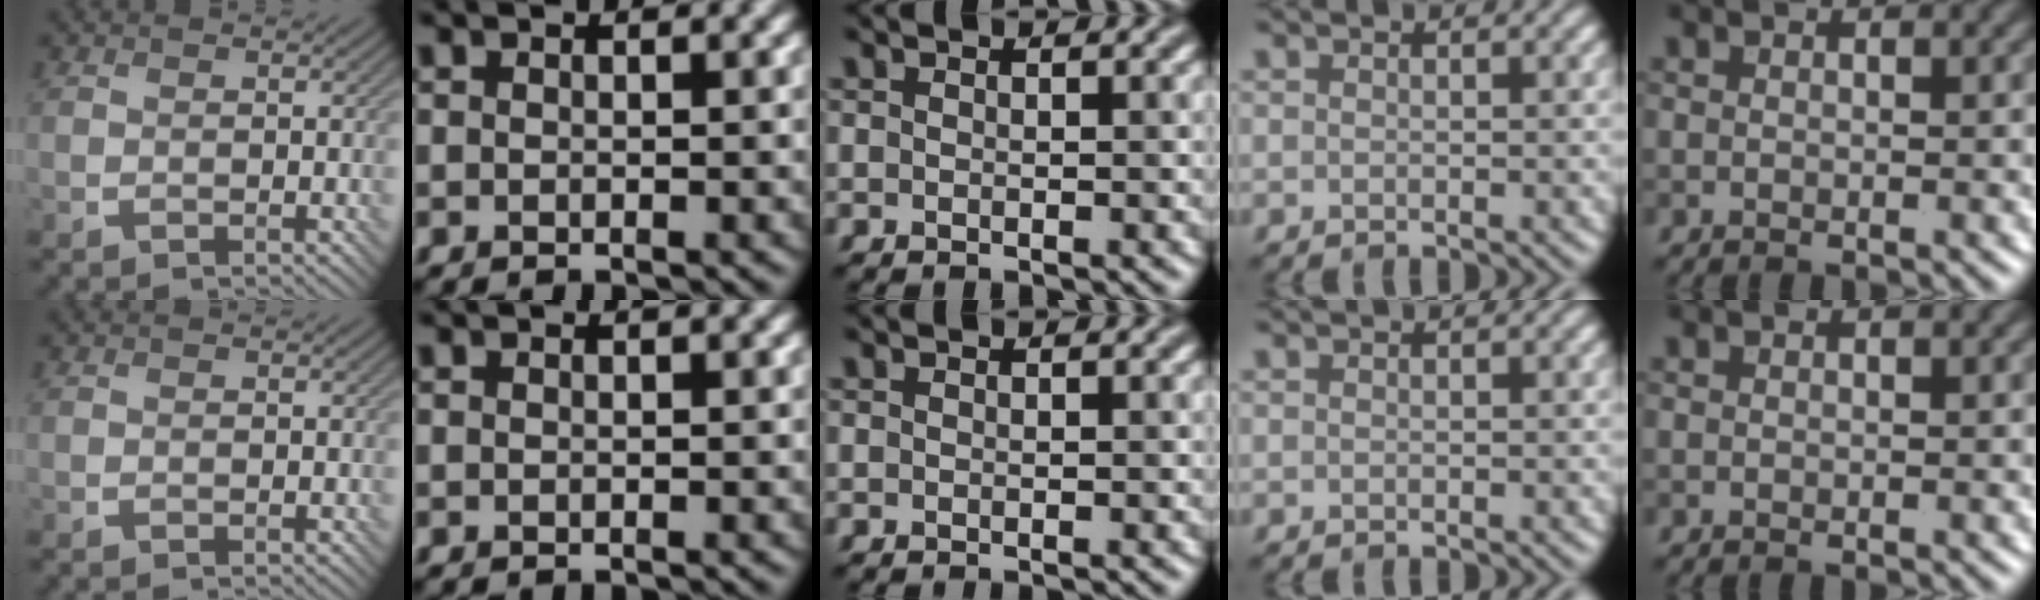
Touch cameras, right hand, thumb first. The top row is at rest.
{}